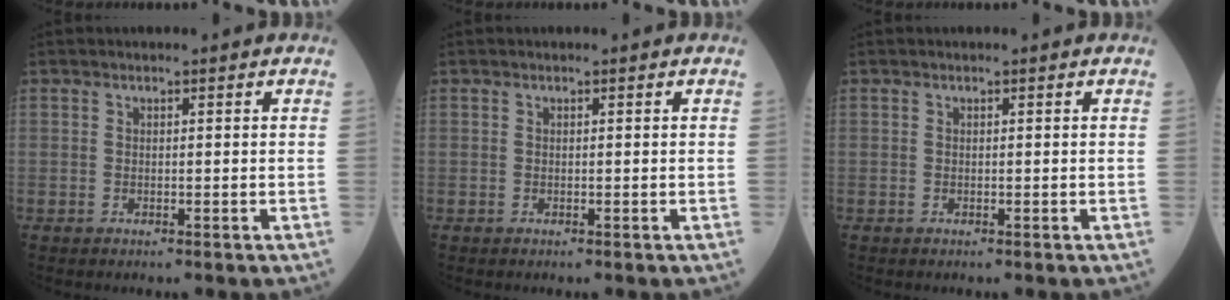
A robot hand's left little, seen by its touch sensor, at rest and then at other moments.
{"total": 0.0}
{"total": 0.0}